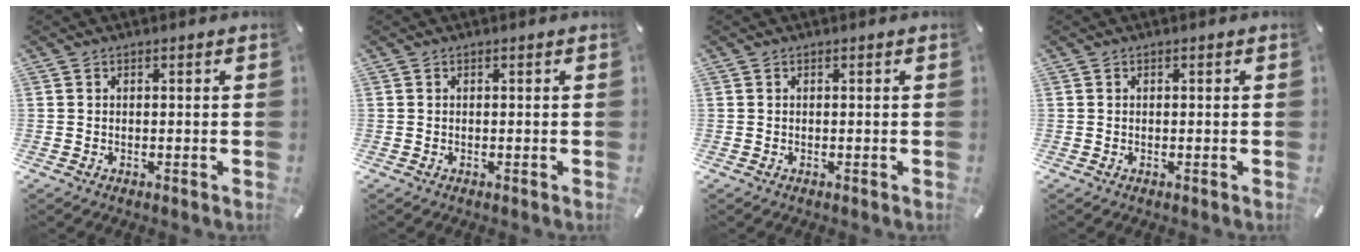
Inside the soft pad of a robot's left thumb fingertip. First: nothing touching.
{"total": 0.0}
{"total": 0.0}
{"total": 0.0}